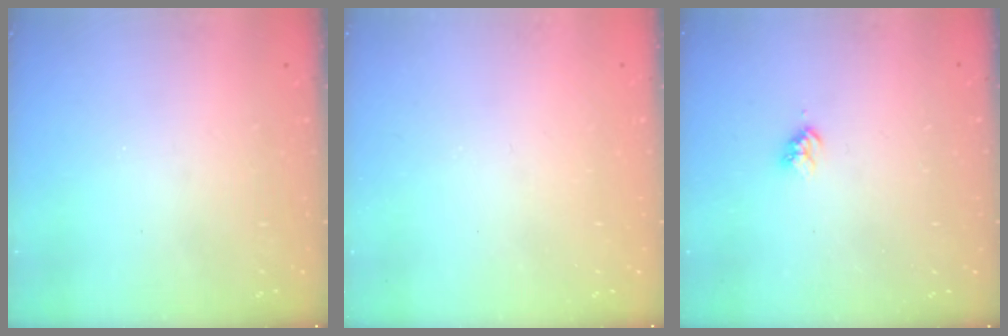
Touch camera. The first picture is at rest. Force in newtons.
{"total": 0.0}
{"total": 3.1, "press": 3.1, "slide": 0.4}